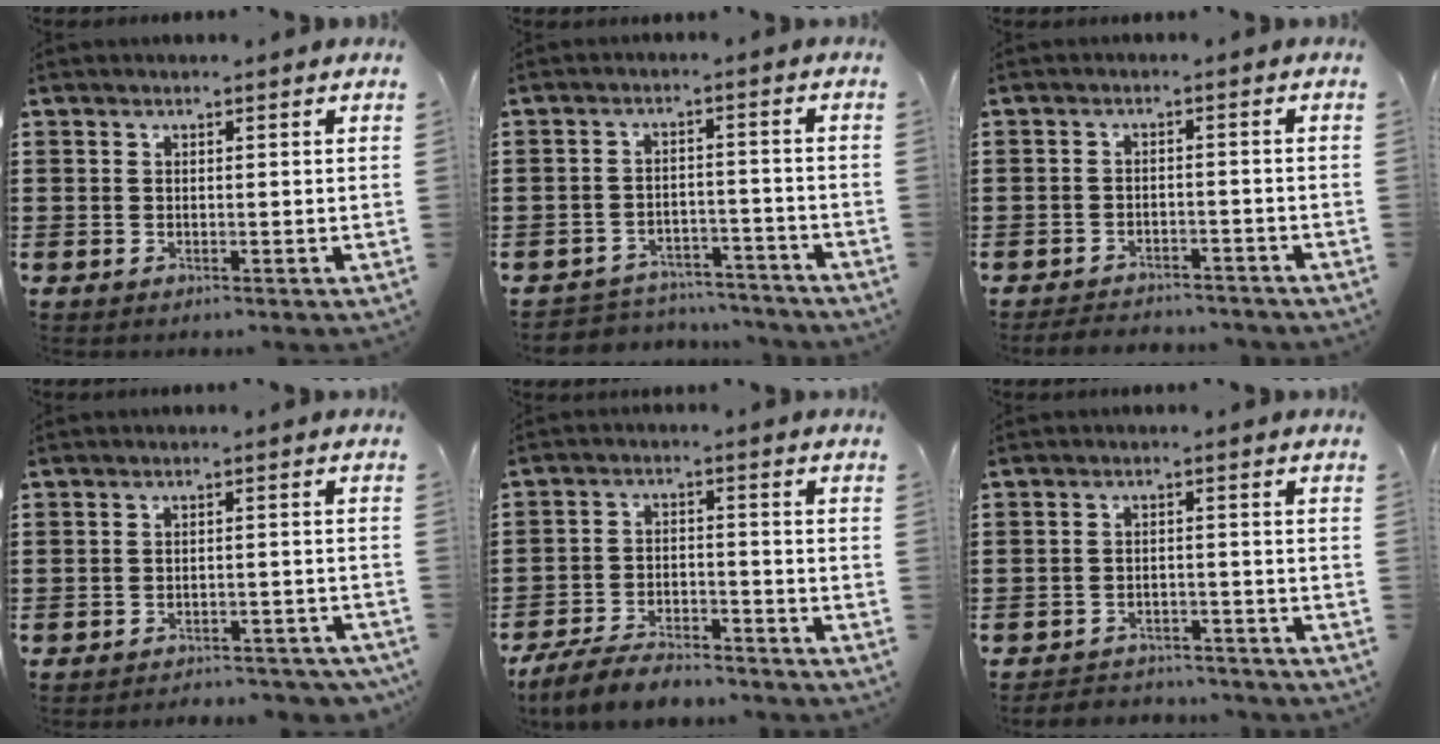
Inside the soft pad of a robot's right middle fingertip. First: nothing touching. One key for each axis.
{"total": 4.2, "fx": -4.1, "fy": 0.7, "fz": 0.0, "tx": -0.006, "ty": 0.004, "tz": -0.089}
{"total": 2.9, "fx": -2.8, "fy": 0.4, "fz": 0.1, "tx": -0.008, "ty": 0.000, "tz": -0.061}
{"total": 2.7, "fx": -2.7, "fy": 0.2, "fz": 0.3, "tx": -0.010, "ty": 0.001, "tz": -0.056}
{"total": 6.0, "fx": -5.6, "fy": 1.1, "fz": 1.9, "tx": -0.041, "ty": 0.007, "tz": -0.109}
{"total": 3.1, "fx": -3.0, "fy": 0.4, "fz": -0.2, "tx": -0.006, "ty": -0.001, "tz": -0.067}